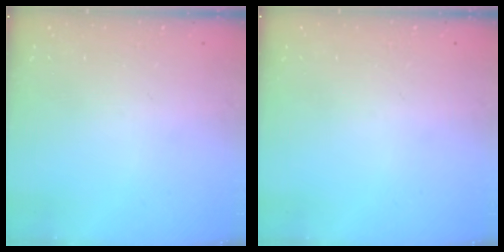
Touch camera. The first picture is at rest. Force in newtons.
{"total": 0.0}